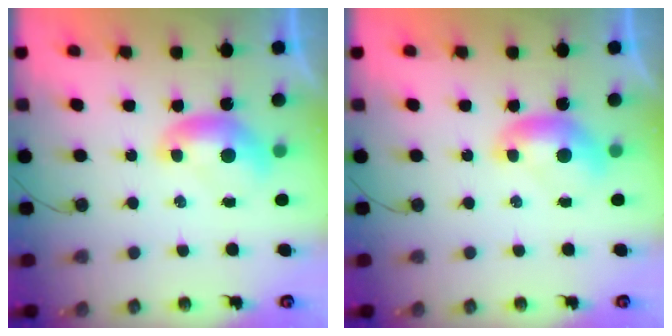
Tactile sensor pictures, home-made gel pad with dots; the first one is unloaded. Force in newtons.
{"total": 0.0}